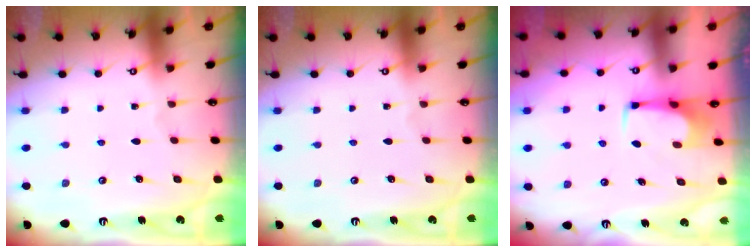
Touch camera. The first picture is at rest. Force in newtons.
{"total": 0.0}
{"total": 0.0}